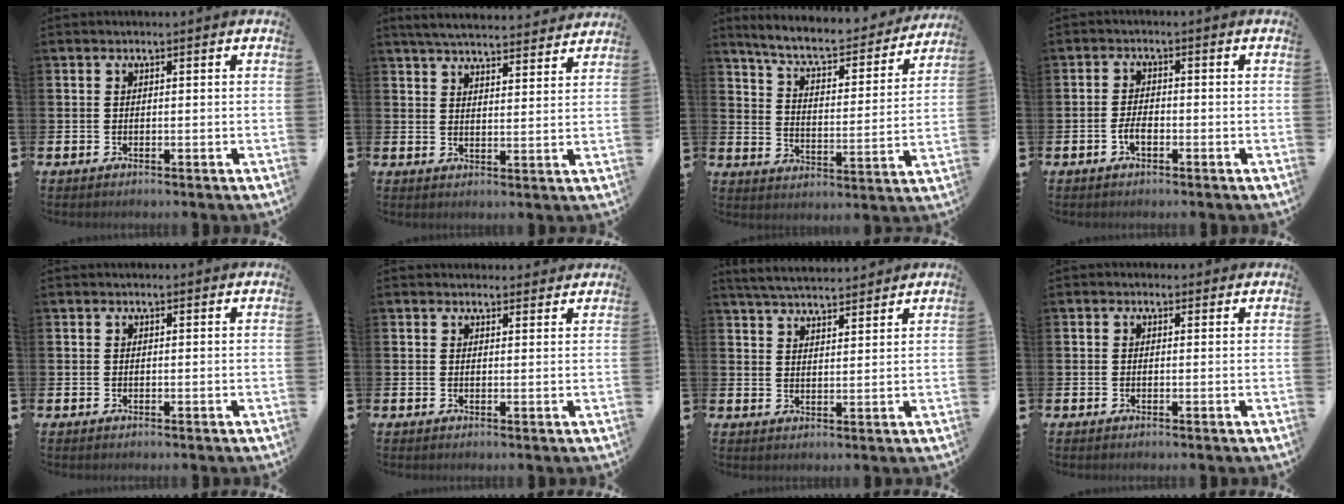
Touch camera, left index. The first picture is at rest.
{"total": 5.4, "force": [5.3, 0.5, 0.9], "torque": [-0.028, -0.032, 0.093]}
{"total": 7.2, "force": [6.5, 1.3, 2.6], "torque": [-0.074, -0.050, 0.107]}
{"total": 2.3, "force": [-0.9, 1.1, 1.8], "torque": [-0.029, 0.000, -0.018]}
{"total": 0.0}
{"total": 1.9, "force": [1.8, 0.5, -0.1], "torque": [0.009, -0.007, 0.031]}
{"total": 4.8, "force": [4.7, 0.3, 0.6], "torque": [-0.020, -0.025, 0.084]}
{"total": 0.6, "force": [0.3, 0.5, 0.2], "torque": [0.009, 0.003, 0.001]}